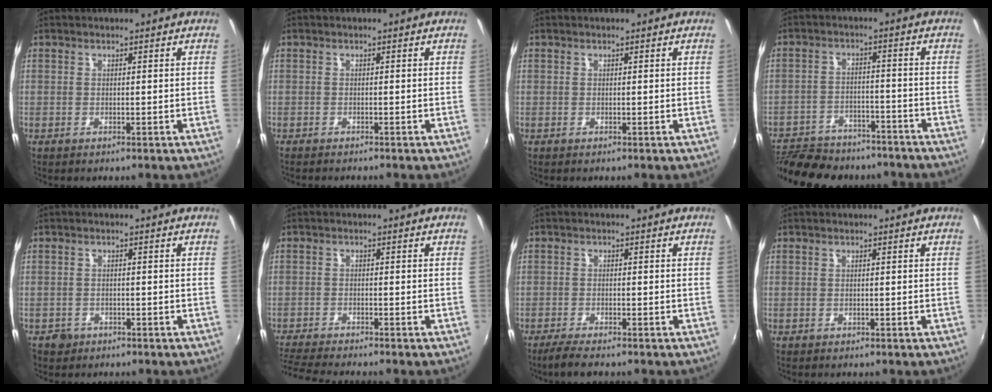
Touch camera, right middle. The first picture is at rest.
{"total": 1.8, "force": [-1.7, 0.2, 0.6], "torque": [-0.017, -0.013, -0.028]}
{"total": 0.0}
{"total": 19.9, "force": [-16.5, 7.8, 8.1], "torque": [-0.184, -0.005, -0.233]}
{"total": 2.5, "force": [-1.4, 2.1, 0.5], "torque": [-0.017, -0.001, -0.020]}
{"total": 6.9, "force": [-6.4, -0.1, 2.6], "torque": [-0.073, -0.025, -0.113]}
{"total": 4.0, "force": [-3.3, 0.6, 2.2], "torque": [-0.058, -0.013, -0.060]}
{"total": 0.0}